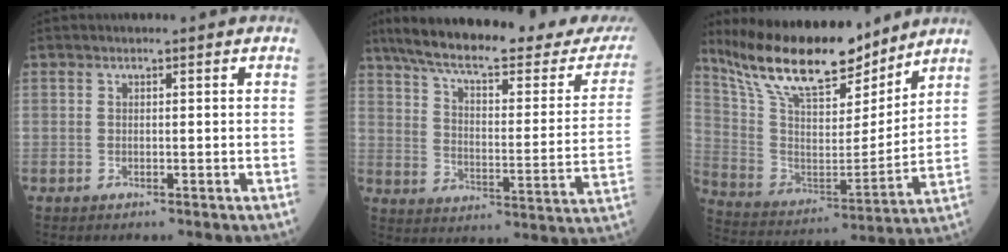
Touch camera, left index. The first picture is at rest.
{"total": 28.0, "force": [24.3, 4.4, 13.3], "torque": [-0.201, -0.047, 0.315]}
{"total": 19.8, "force": [16.3, 5.2, 10.0], "torque": [-0.178, 0.005, 0.297]}